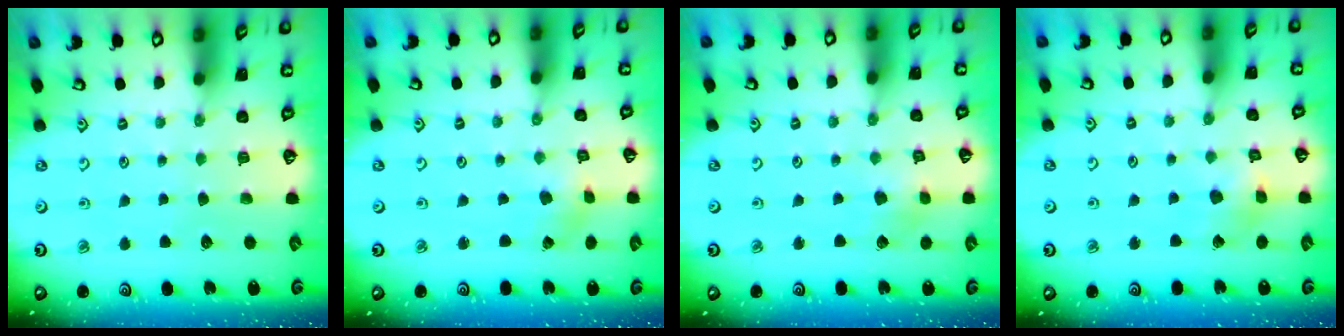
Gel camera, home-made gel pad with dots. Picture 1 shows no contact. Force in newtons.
{"total": 0.5, "press": 0.5, "slide": 0.2}
{"total": 4.3, "press": 4.2, "slide": 0.5}
{"total": 6.5, "press": 6.5, "slide": 0.4}